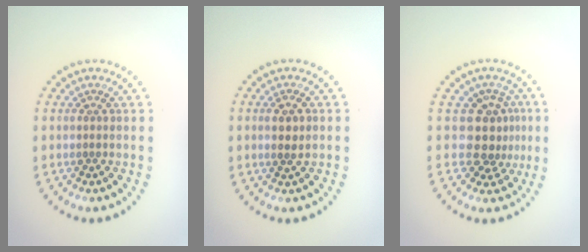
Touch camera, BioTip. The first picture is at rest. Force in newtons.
{"total": 1.3, "press": 1.2, "slide": 0.4}
{"total": 3.5, "press": 2.8, "slide": 2.2}